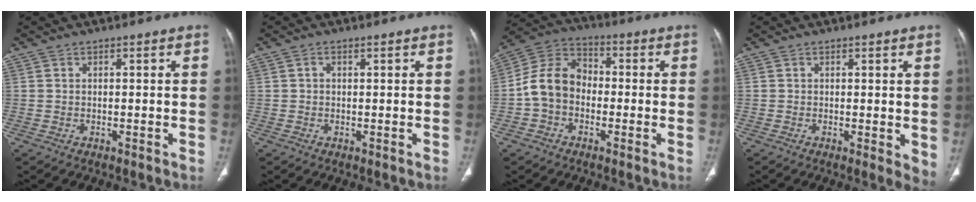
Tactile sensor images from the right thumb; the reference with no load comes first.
{"total": 0.8, "force": [0.2, 0.6, 0.6], "torque": [-0.007, 0.001, 0.003]}
{"total": 10.1, "force": [-1.8, 7.8, 6.0], "torque": [-0.101, 0.039, -0.049]}
{"total": 3.8, "force": [0.2, 1.4, 3.5], "torque": [-0.044, -0.012, 0.001]}